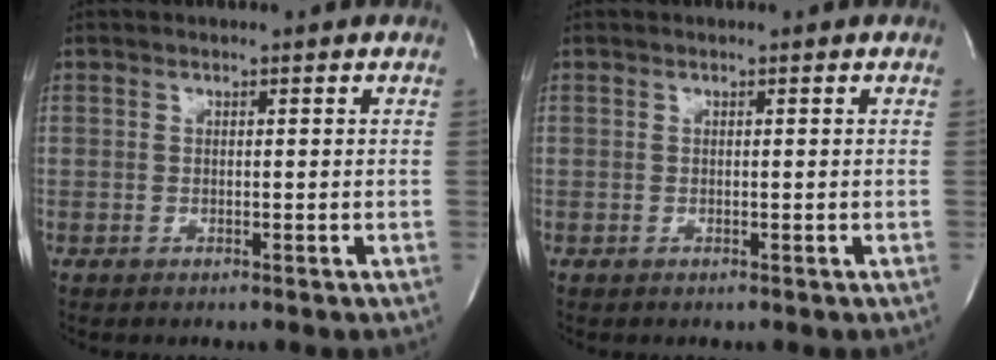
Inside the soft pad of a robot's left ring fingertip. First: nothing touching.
{"total": 0.0}